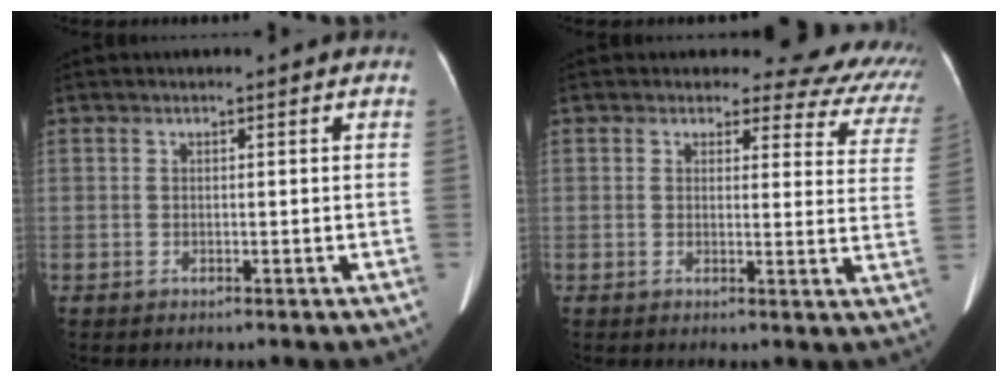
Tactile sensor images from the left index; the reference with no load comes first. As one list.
[{"total": 12.2, "force": [10.5, 5.2, 3.4], "torque": [0.005, -0.036, 0.074]}]